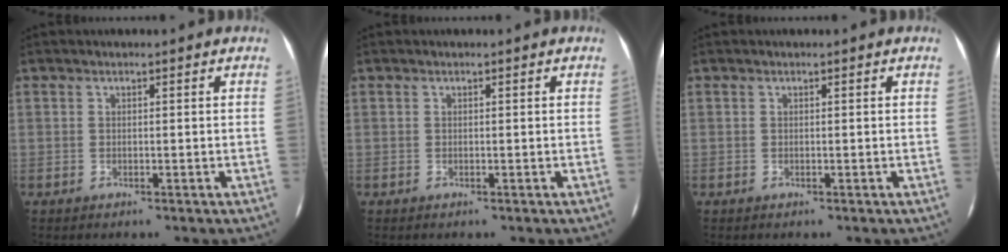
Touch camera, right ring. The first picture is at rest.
{"total": 0.0}
{"total": 0.0}